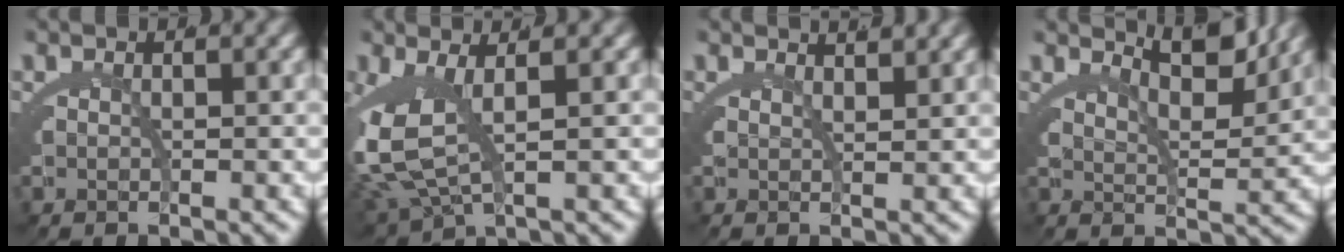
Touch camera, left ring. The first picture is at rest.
{"total": 6.7, "force": [0.3, 3.9, 5.5], "torque": [-0.143, -0.022, 0.023]}
{"total": 2.3, "force": [2.0, -0.3, 1.0], "torque": [-0.014, -0.001, 0.033]}
{"total": 5.0, "force": [4.4, -0.1, 2.5], "torque": [-0.036, -0.003, 0.072]}